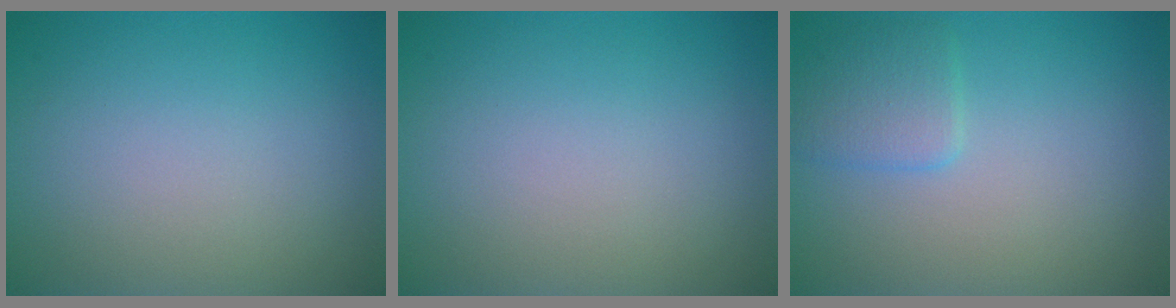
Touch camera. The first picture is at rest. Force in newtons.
{"total": 0.0}
{"total": 2.2, "press": 2.2, "slide": 0.1}